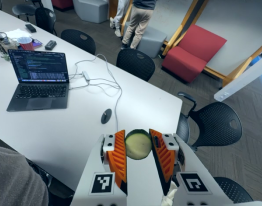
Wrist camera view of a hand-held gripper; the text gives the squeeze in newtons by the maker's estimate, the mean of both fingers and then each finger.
{"total": 13.3, "left": 14.3, "right": 12.3}